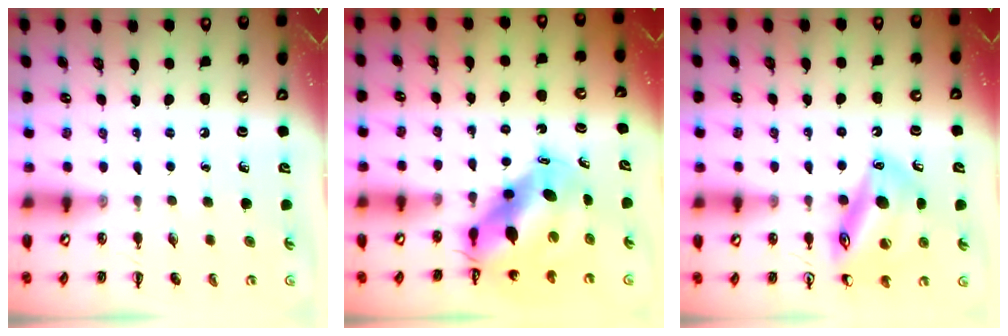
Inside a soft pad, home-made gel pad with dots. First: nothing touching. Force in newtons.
{"total": 10.1, "press": 9.7, "slide": 2.8}
{"total": 16.2, "press": 16.1, "slide": 2.3}